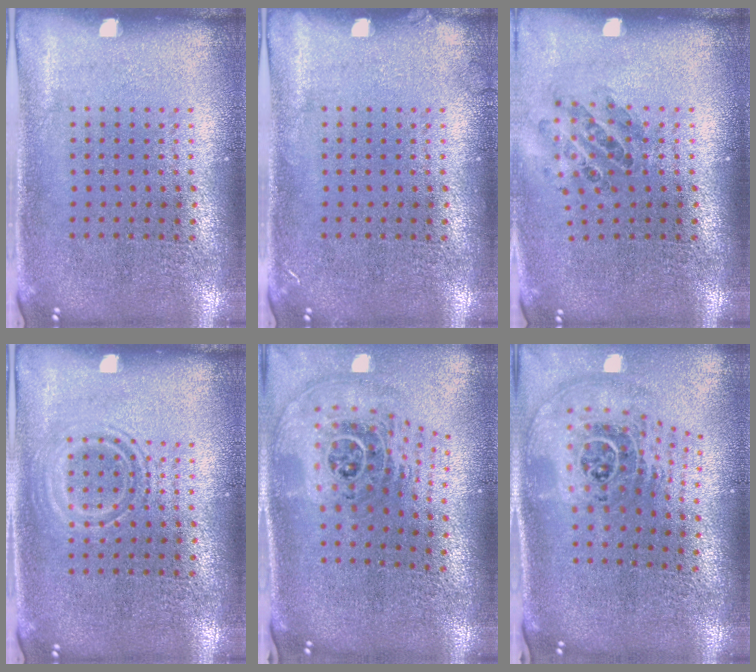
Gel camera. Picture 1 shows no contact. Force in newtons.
{"total": 0.6, "press": 0.5, "slide": 0.1}
{"total": 0.9, "press": 0.9, "slide": 0.1}
{"total": 2.1, "press": 2.1, "slide": 0.3}
{"total": 2.4, "press": 1.6, "slide": 1.7}
{"total": 2.8, "press": 1.9, "slide": 2.1}